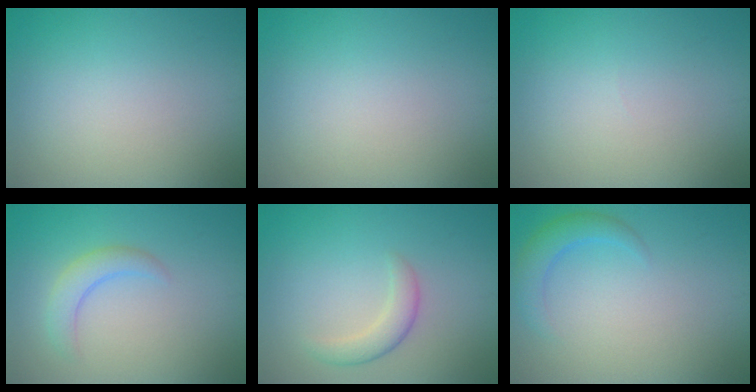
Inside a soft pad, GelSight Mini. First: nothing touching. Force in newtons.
{"total": 0.0}
{"total": 0.0}
{"total": 2.3, "press": 2.3, "slide": 0.4}
{"total": 2.2, "press": 2.2, "slide": 0.1}
{"total": 2.4, "press": 2.4, "slide": 0.2}